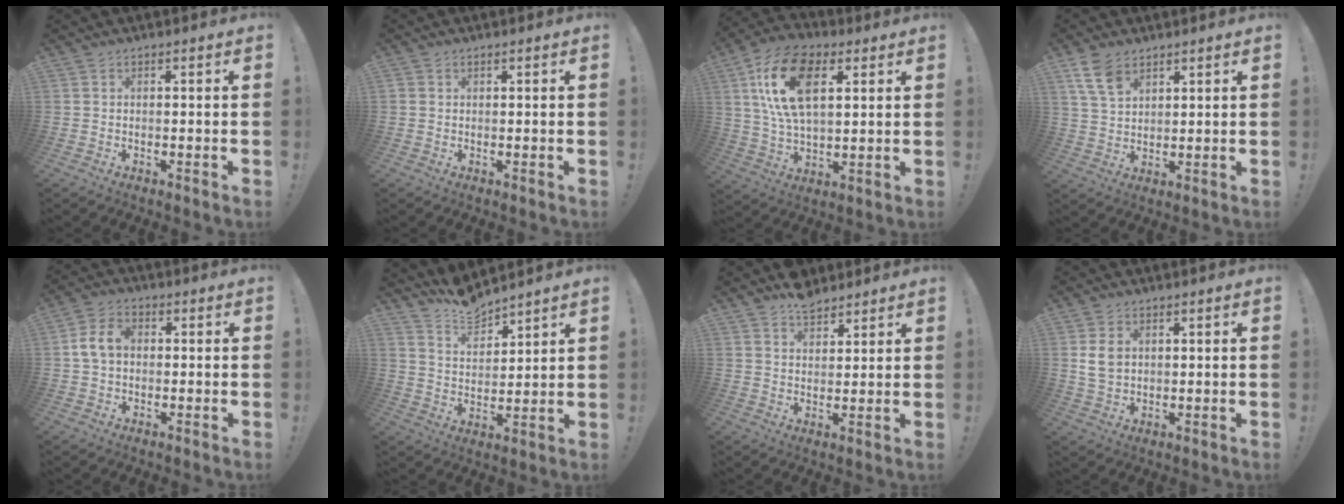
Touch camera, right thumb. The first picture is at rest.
{"total": 0.9, "force": [0.6, 0.6, 0.1], "torque": [0.001, -0.001, 0.011]}
{"total": 18.8, "force": [6.7, 10.4, 14.1], "torque": [-0.268, -0.008, 0.113]}
{"total": 8.4, "force": [5.2, 4.9, 4.4], "torque": [-0.087, -0.015, 0.104]}
{"total": 7.4, "force": [0.5, 5.3, 5.2], "torque": [-0.099, 0.018, 0.013]}
{"total": 8.1, "force": [7.7, 2.3, 1.2], "torque": [-0.037, -0.063, 0.145]}
{"total": 6.2, "force": [4.8, 3.5, 1.8], "torque": [-0.026, -0.025, 0.090]}
{"total": 5.8, "force": [1.4, 4.5, 3.4], "torque": [-0.058, 0.004, 0.027]}